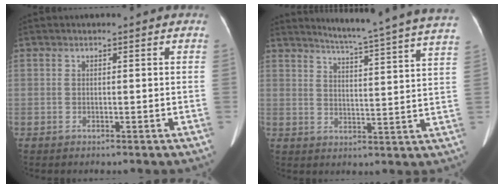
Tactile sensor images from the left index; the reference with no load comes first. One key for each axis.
{"total": 20.5, "fx": 18.8, "fy": -2.0, "fz": 8.1, "tx": -0.130, "ty": -0.072, "tz": 0.227}